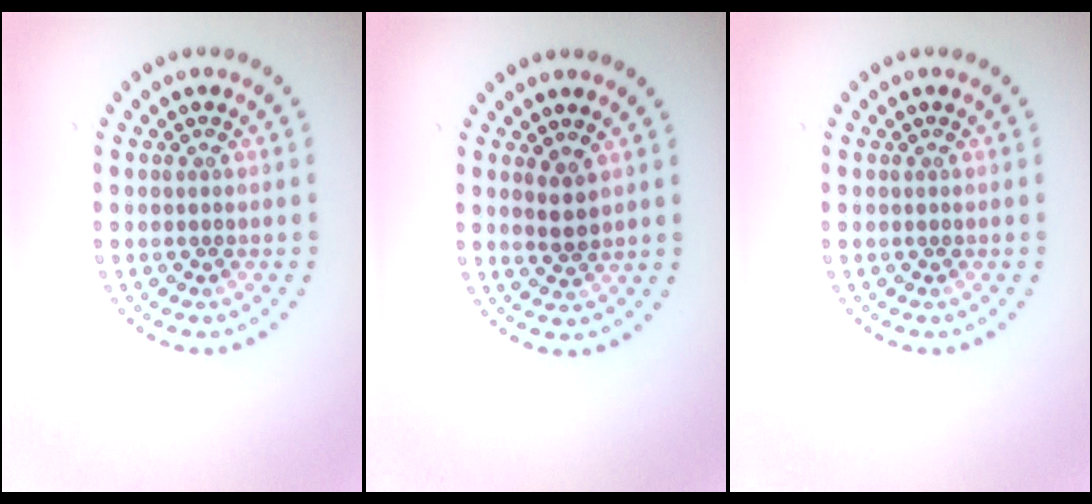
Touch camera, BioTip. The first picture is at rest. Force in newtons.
{"total": 1.7, "press": 1.5, "slide": 0.9}
{"total": 0.0}